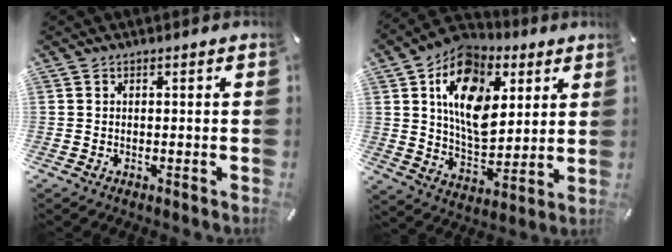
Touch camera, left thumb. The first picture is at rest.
{"total": 17.0, "force": [6.6, 11.6, 10.5], "torque": [-0.184, -0.024, 0.122]}